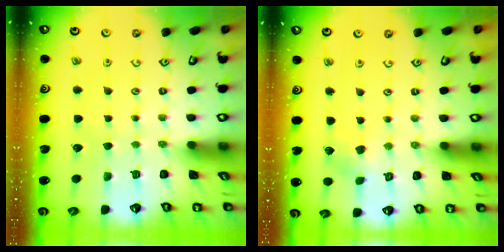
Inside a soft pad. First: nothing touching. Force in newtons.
{"total": 2.7, "press": 2.6, "slide": 0.5}